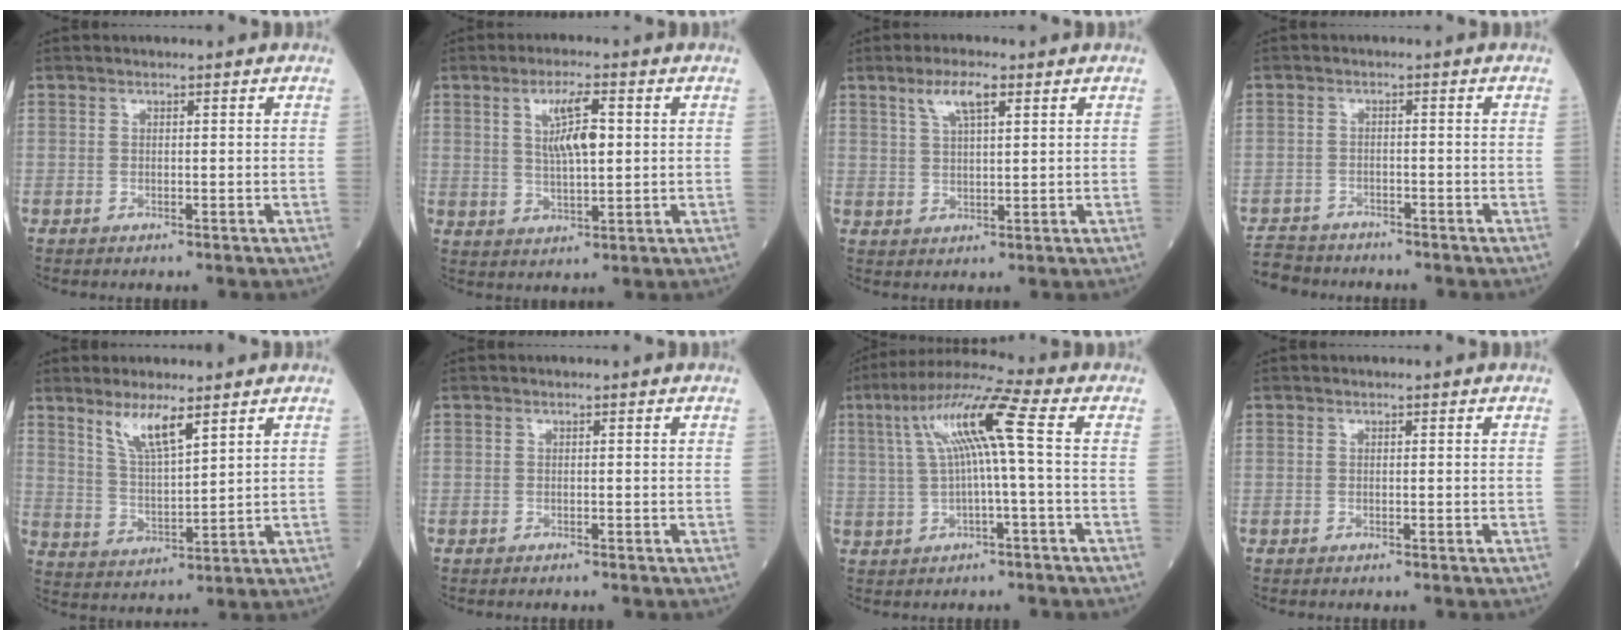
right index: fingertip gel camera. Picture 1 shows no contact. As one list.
[{"total": 6.8, "force": [1.9, 1.5, 6.4], "torque": [-0.117, 0.002, 0.037]}, {"total": 5.2, "force": [3.0, 1.1, 4.1], "torque": [-0.085, 0.007, 0.057]}, {"total": 5.7, "force": [-5.3, 2.2, -0.1], "torque": [0.002, -0.009, -0.096]}, {"total": 6.8, "force": [4.6, 1.0, 5.0], "torque": [-0.099, -0.006, 0.091]}, {"total": 0.0}, {"total": 10.3, "force": [1.8, -0.3, 10.2], "torque": [-0.189, 0.032, 0.033]}, {"total": 0.0}]